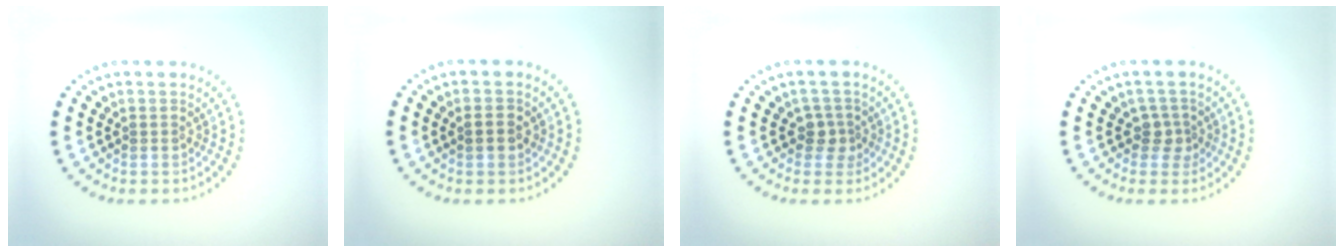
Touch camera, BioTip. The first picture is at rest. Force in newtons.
{"total": 1.1, "press": 1.1, "slide": 0.2}
{"total": 1.8, "press": 1.2, "slide": 1.3}
{"total": 1.8, "press": 1.4, "slide": 1.1}